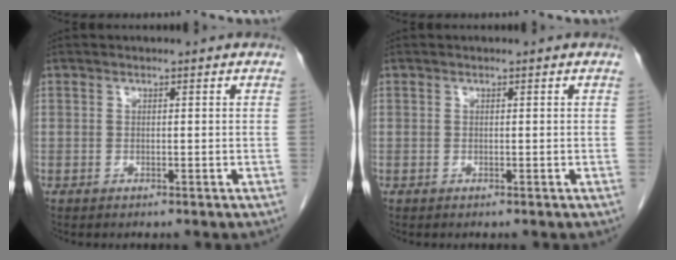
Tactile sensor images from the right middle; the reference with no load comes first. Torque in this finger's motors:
{"motor_torque": [0.00, 0.00, 0.00, -0.01]}